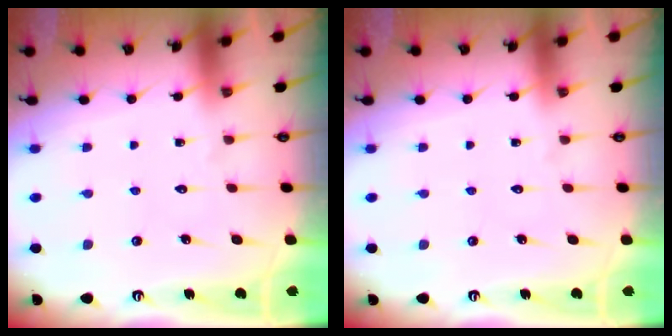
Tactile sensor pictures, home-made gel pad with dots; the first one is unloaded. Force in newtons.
{"total": 0.0}